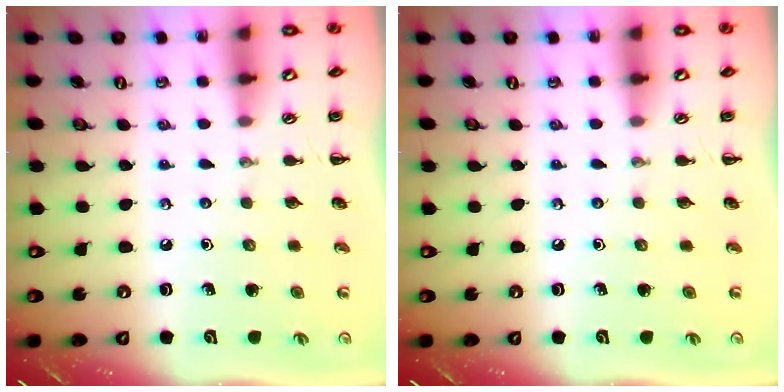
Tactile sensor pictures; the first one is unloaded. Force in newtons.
{"total": 0.0}